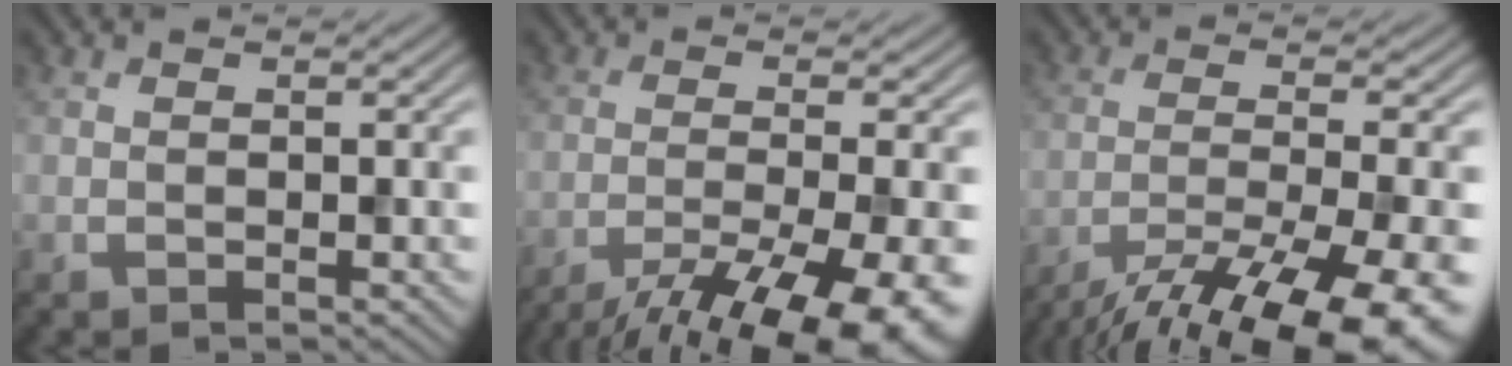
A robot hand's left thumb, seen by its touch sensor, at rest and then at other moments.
{"total": 13.2, "force": [-8.9, 2.6, 9.4], "torque": [-0.147, -0.022, -0.124]}
{"total": 15.6, "force": [-11.9, 3.3, 9.7], "torque": [-0.167, -0.036, -0.171]}